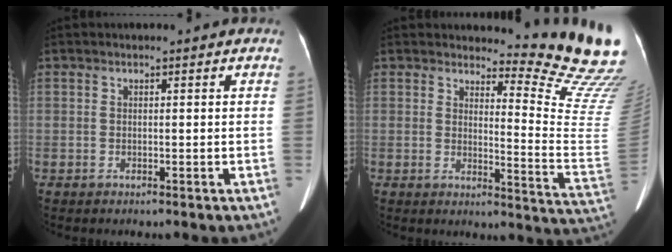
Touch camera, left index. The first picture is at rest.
{"total": 14.9, "force": [14.4, -1.1, 3.7], "torque": [-0.048, -0.156, 0.150]}